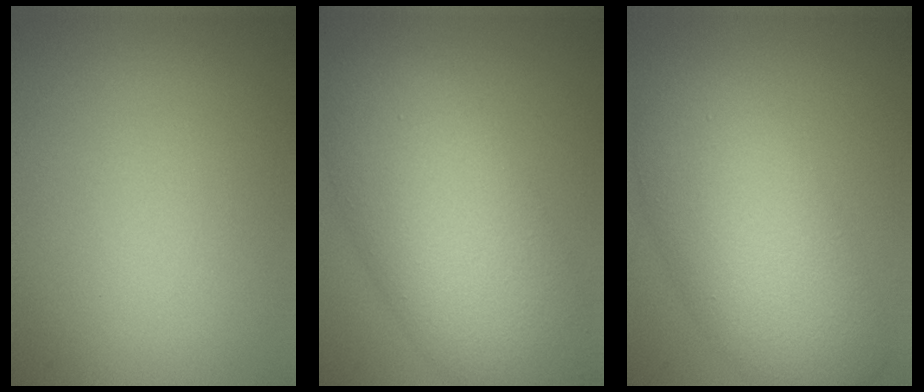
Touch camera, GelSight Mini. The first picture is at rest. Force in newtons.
{"total": 10.0, "press": 10.0, "slide": 0.3}
{"total": 8.0, "press": 8.0, "slide": 0.2}